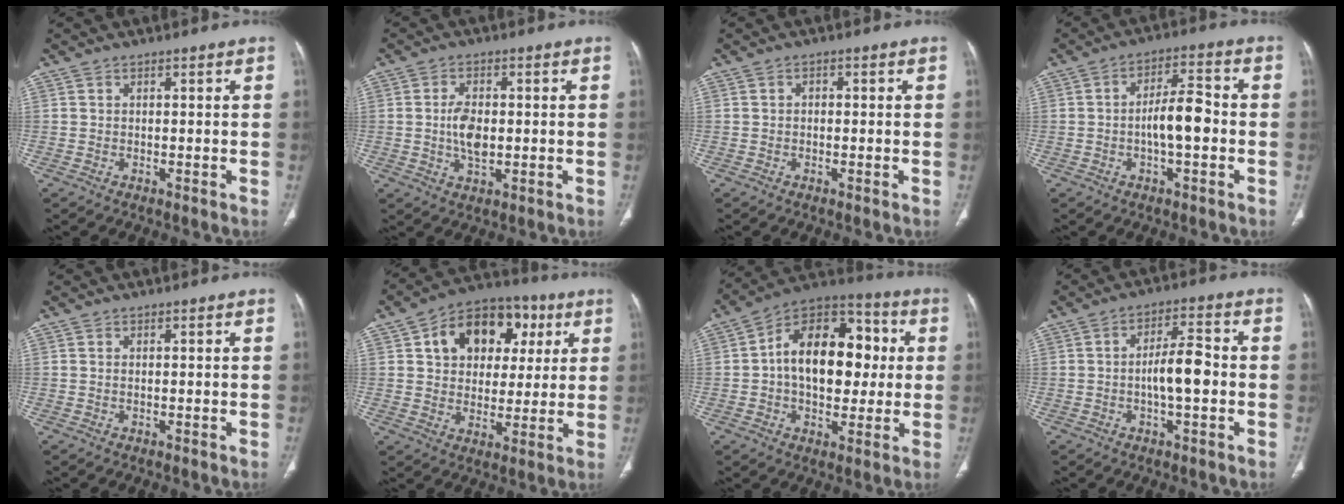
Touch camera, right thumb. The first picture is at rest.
{"total": 5.8, "force": [-0.1, 3.2, 4.8], "torque": [-0.090, 0.000, -0.002]}
{"total": 1.0, "force": [0.0, 0.7, 0.6], "torque": [-0.005, 0.004, -0.003]}
{"total": 8.1, "force": [-1.3, 3.0, 7.4], "torque": [-0.119, 0.024, -0.028]}
{"total": 0.0}
{"total": 16.4, "force": [5.6, 11.9, 9.9], "torque": [-0.103, 0.007, 0.087]}
{"total": 19.9, "force": [1.6, 12.6, 15.2], "torque": [-0.198, 0.030, 0.019]}
{"total": 7.7, "force": [-1.1, 2.7, 7.2], "torque": [-0.118, 0.018, -0.024]}